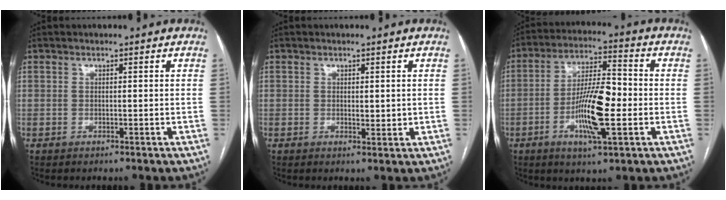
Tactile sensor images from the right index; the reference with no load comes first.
{"total": 1.6, "force": [0.3, 0.9, 1.3], "torque": [-0.016, -0.006, 0.009]}
{"total": 11.9, "force": [-2.8, 2.4, 11.3], "torque": [-0.212, 0.002, -0.049]}